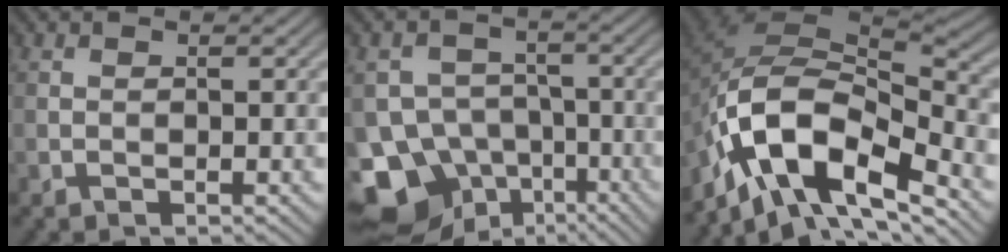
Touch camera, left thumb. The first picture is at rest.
{"total": 14.0, "force": [-8.5, 10.3, 4.3], "torque": [-0.108, -0.038, -0.136]}
{"total": 14.5, "force": [-7.1, 6.9, 10.6], "torque": [-0.208, -0.002, -0.140]}